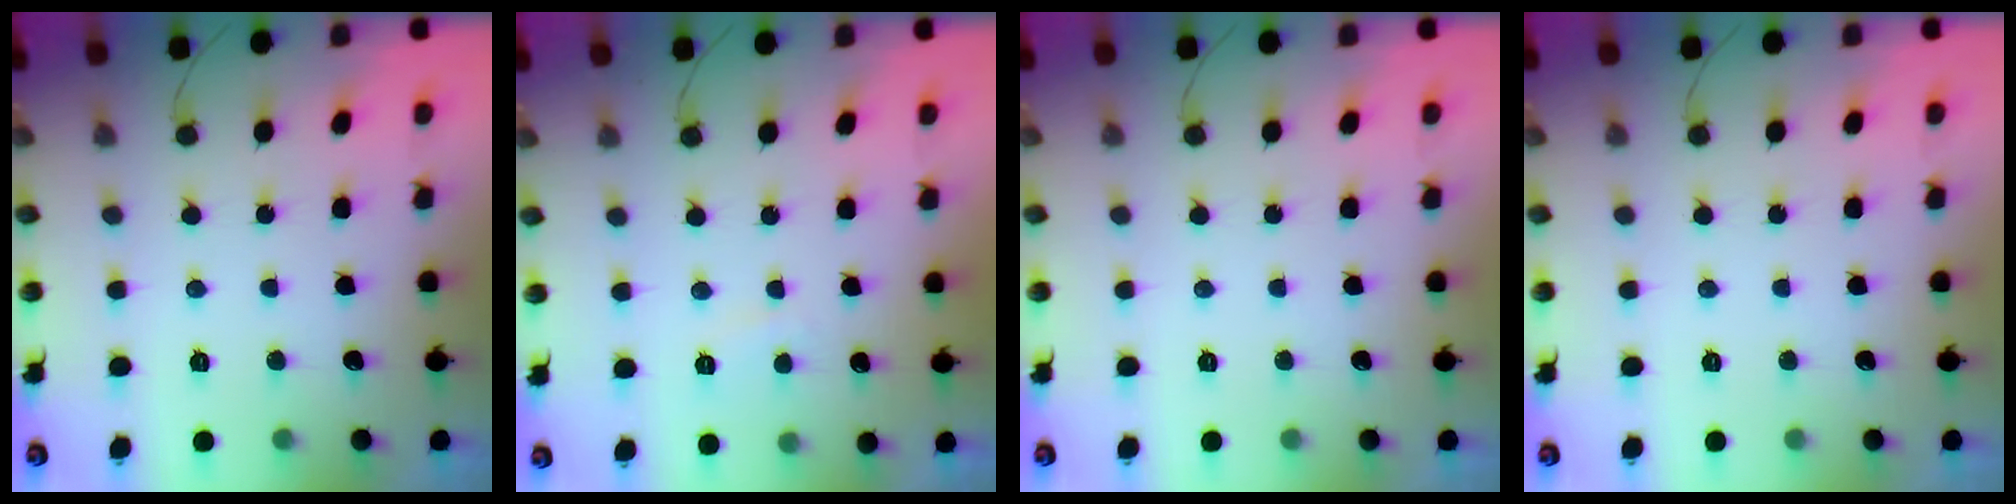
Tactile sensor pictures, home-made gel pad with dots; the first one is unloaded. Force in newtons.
{"total": 1.5, "press": 1.4, "slide": 0.6}
{"total": 0.0}
{"total": 0.0}